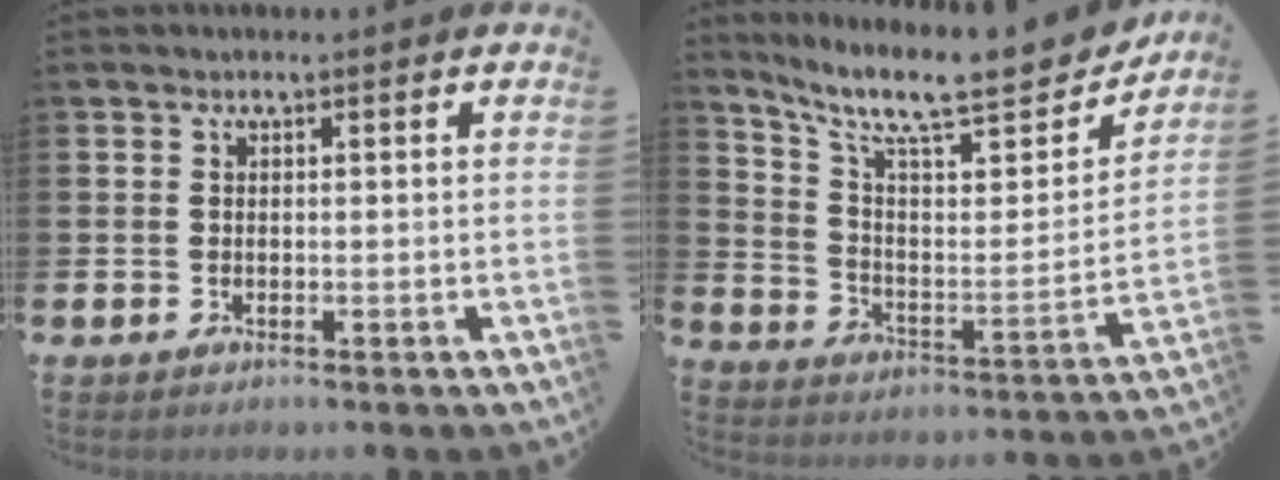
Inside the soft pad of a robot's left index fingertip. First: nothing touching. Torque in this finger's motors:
{"motor_torque": [0.10, -0.40, 0.66, 0.21]}